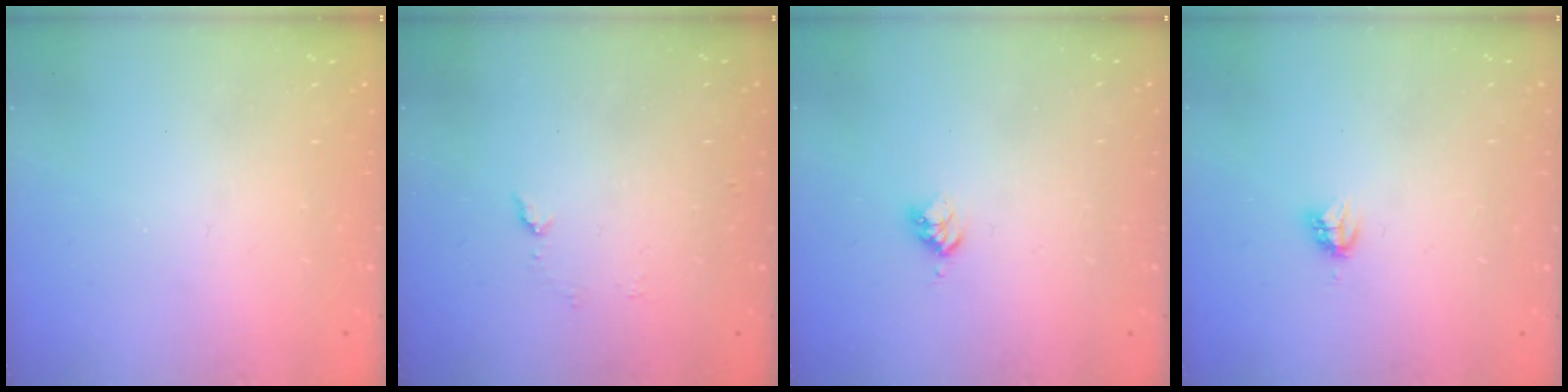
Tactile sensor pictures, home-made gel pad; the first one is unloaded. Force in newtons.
{"total": 5.2, "press": 5.1, "slide": 0.6}
{"total": 3.0, "press": 2.9, "slide": 0.4}
{"total": 3.3, "press": 3.3, "slide": 0.5}